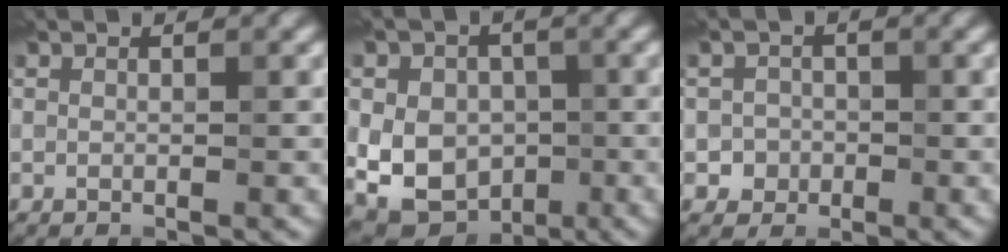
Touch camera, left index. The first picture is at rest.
{"total": 8.1, "force": [-0.8, 6.5, 4.7], "torque": [-0.061, -0.004, -0.028]}
{"total": 1.7, "force": [-0.5, 1.7, 0.2], "torque": [0.013, 0.001, -0.011]}